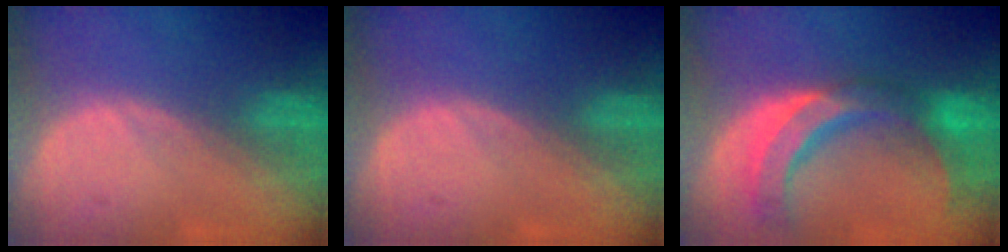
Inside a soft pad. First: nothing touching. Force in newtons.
{"total": 0.0}
{"total": 10.8, "press": 9.3, "slide": 5.5}